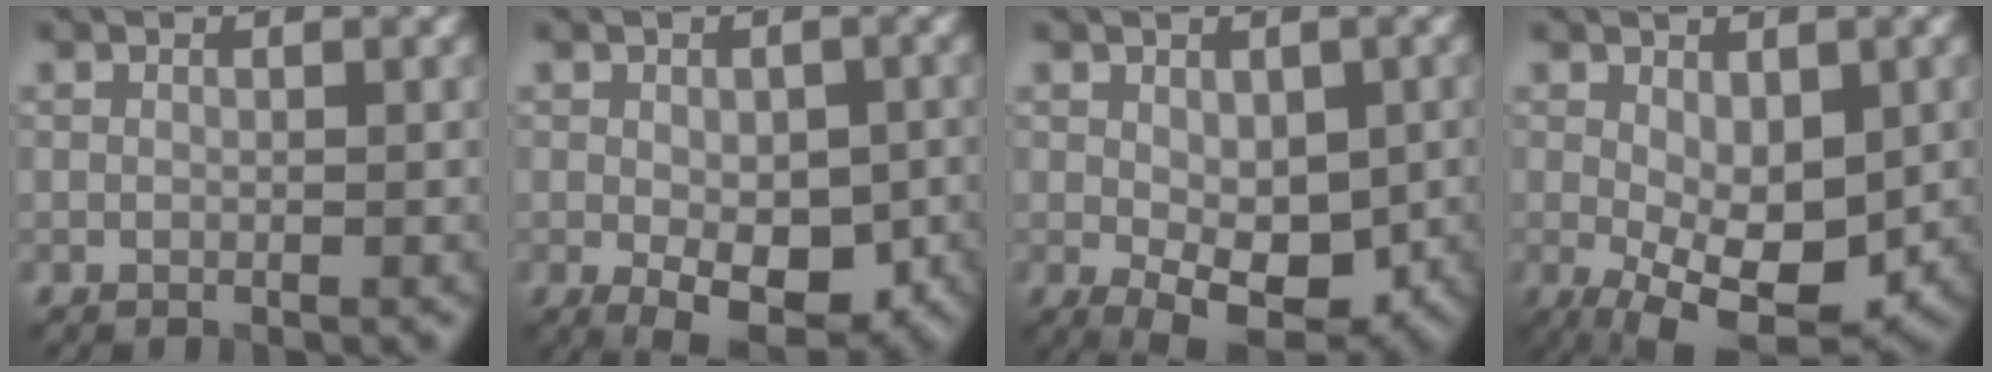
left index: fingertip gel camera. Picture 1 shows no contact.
{"total": 7.2, "force": [-2.1, 3.7, 5.8], "torque": [-0.093, -0.022, -0.022]}
{"total": 7.1, "force": [-1.3, 3.9, 5.8], "torque": [-0.096, -0.019, -0.010]}
{"total": 8.0, "force": [-1.6, 4.0, 6.7], "torque": [-0.123, -0.020, -0.014]}